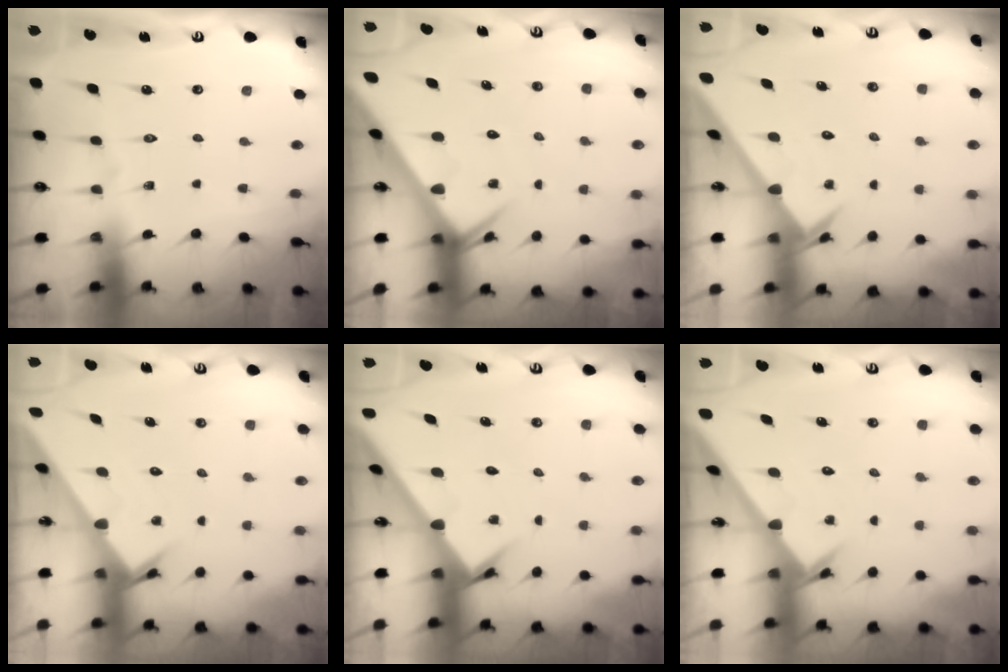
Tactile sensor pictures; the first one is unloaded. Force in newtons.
{"total": 4.7, "press": 4.7, "slide": 0.4}
{"total": 2.7, "press": 2.7, "slide": 0.2}
{"total": 2.3, "press": 2.3, "slide": 0.1}
{"total": 2.5, "press": 2.5, "slide": 0.3}
{"total": 2.5, "press": 2.5, "slide": 0.2}